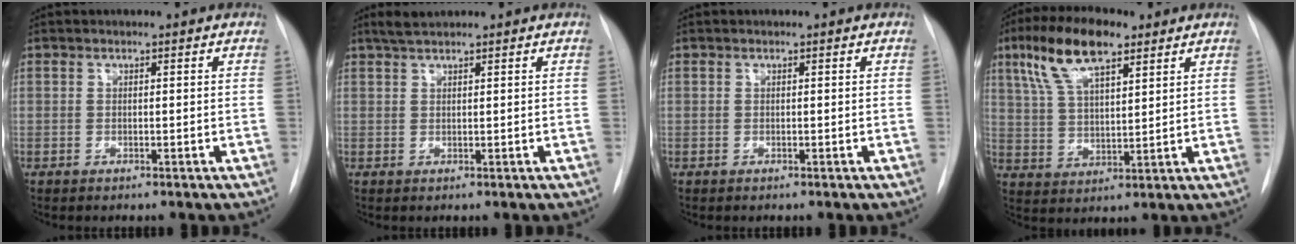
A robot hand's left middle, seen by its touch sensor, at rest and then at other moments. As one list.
[{"total": 2.4, "force": [2.1, 0.0, 1.1], "torque": [-0.028, 0.009, 0.042]}, {"total": 0.0}, {"total": 12.0, "force": [7.1, 3.7, 9.0], "torque": [-0.182, 0.024, 0.134]}]